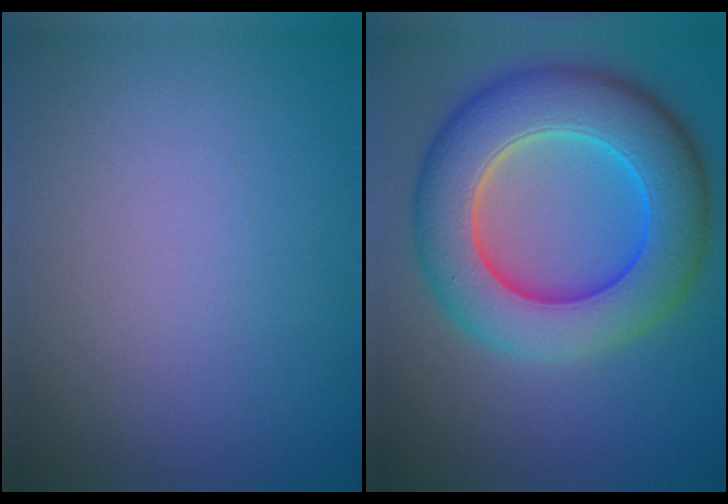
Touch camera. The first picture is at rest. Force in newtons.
{"total": 10.6, "press": 10.5, "slide": 0.3}